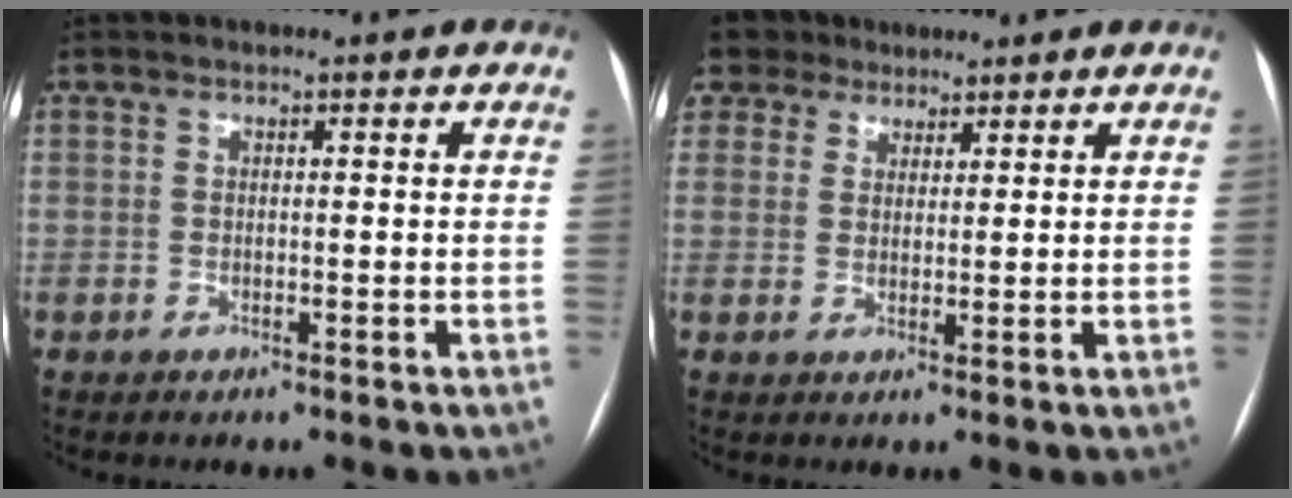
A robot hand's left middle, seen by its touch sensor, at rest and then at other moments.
{"total": 6.0, "force": [4.6, 3.9, 0.5], "torque": [-0.010, 0.027, 0.085]}